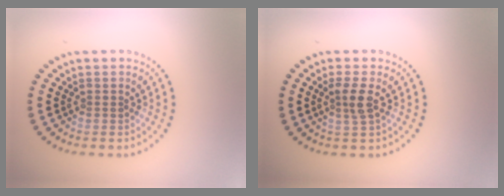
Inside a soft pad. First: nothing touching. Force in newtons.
{"total": 2.2, "press": 1.9, "slide": 1.0}